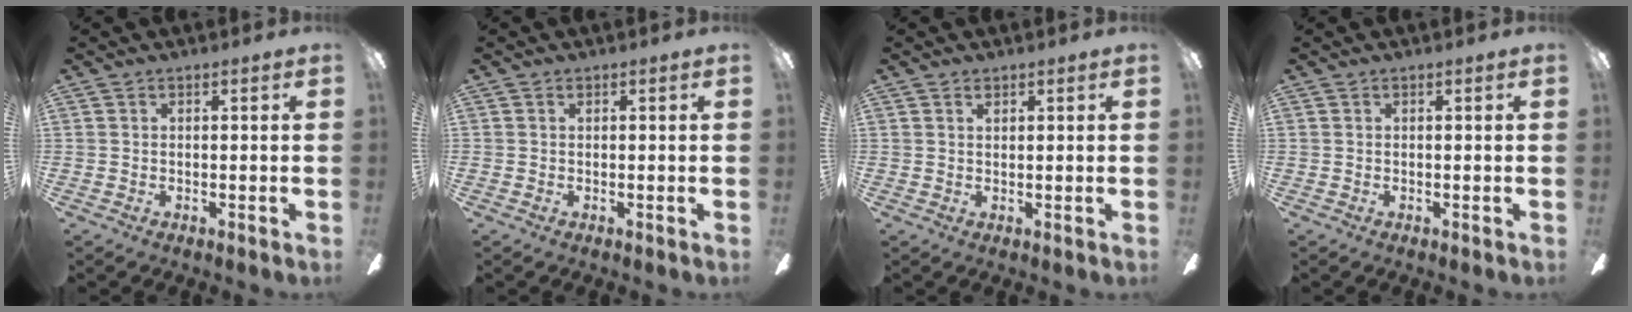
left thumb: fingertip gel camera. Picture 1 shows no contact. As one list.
[{"total": 0.0}, {"total": 1.0, "force": [0.7, 0.5, 0.4], "torque": [-0.010, 0.001, 0.013]}, {"total": 0.0}]